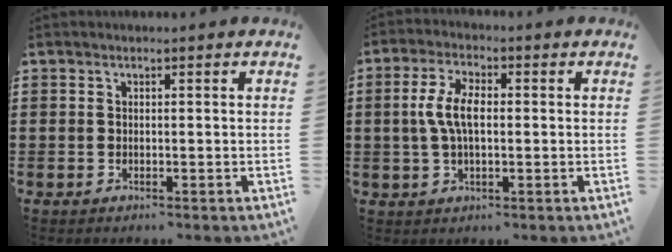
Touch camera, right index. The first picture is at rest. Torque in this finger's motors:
{"motor_torque": [0.77, -0.60, 0.52, 0.14]}